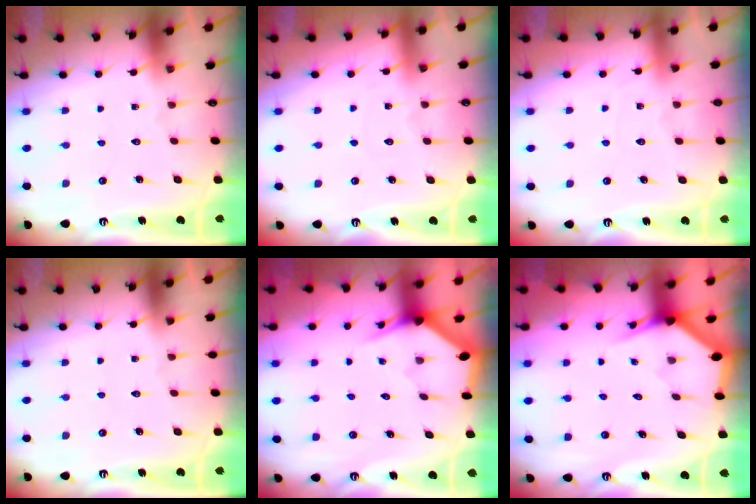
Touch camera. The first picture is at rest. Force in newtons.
{"total": 2.6, "press": 2.6, "slide": 0.4}
{"total": 4.5, "press": 4.5, "slide": 0.6}
{"total": 0.0}
{"total": 2.9, "press": 2.9, "slide": 0.0}
{"total": 2.9, "press": 2.9, "slide": 0.1}